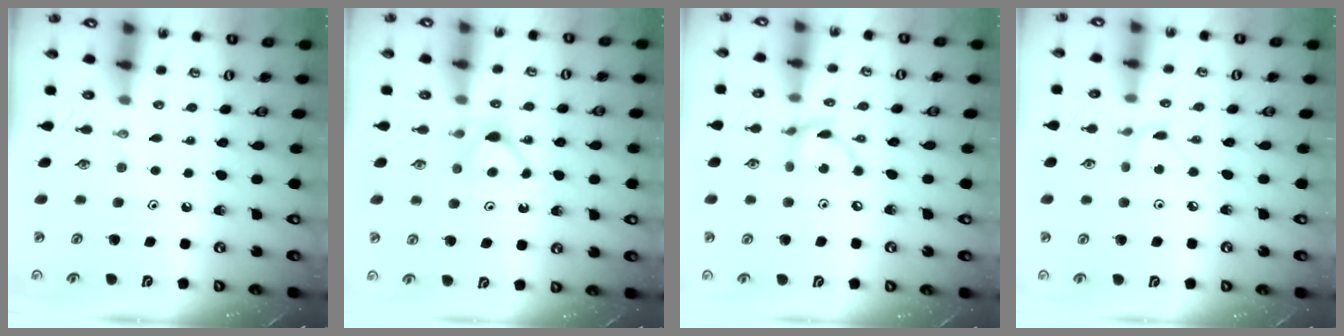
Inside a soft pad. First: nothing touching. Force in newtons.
{"total": 5.1, "press": 5.0, "slide": 0.6}
{"total": 9.4, "press": 9.3, "slide": 0.6}
{"total": 2.9, "press": 2.9, "slide": 0.4}